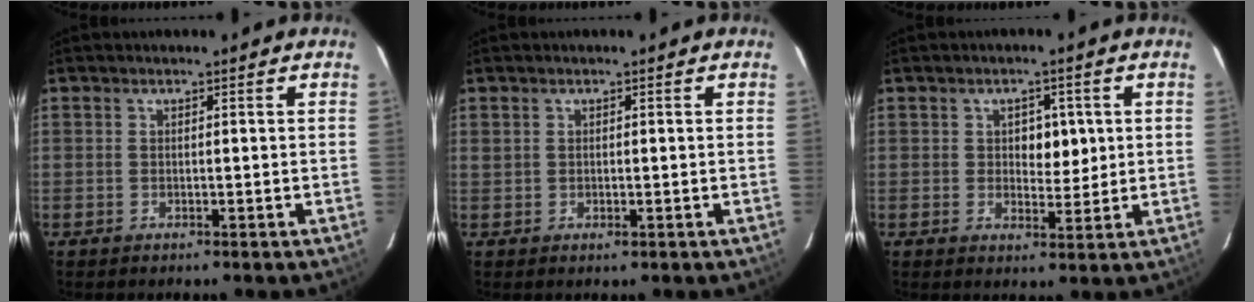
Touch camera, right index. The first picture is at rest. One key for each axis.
{"total": 0.8, "fx": 0.1, "fy": 0.5, "fz": 0.7, "tx": -0.021, "ty": 0.000, "tz": 0.007}
{"total": 4.2, "fx": 0.9, "fy": 2.6, "fz": 3.1, "tx": -0.037, "ty": 0.004, "tz": 0.016}